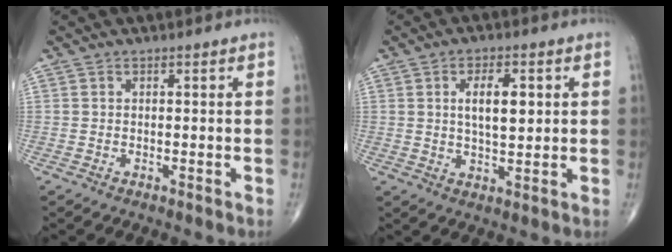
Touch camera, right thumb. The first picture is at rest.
{"total": 7.1, "force": [1.6, 3.1, 6.2], "torque": [-0.095, -0.008, 0.028]}